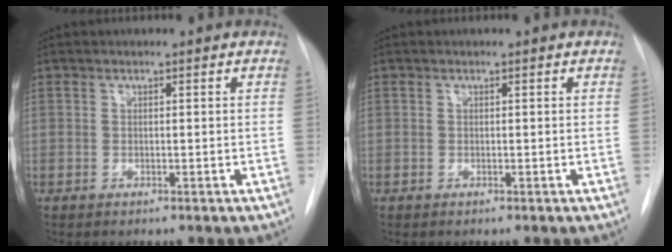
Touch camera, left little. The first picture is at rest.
{"total": 0.0}